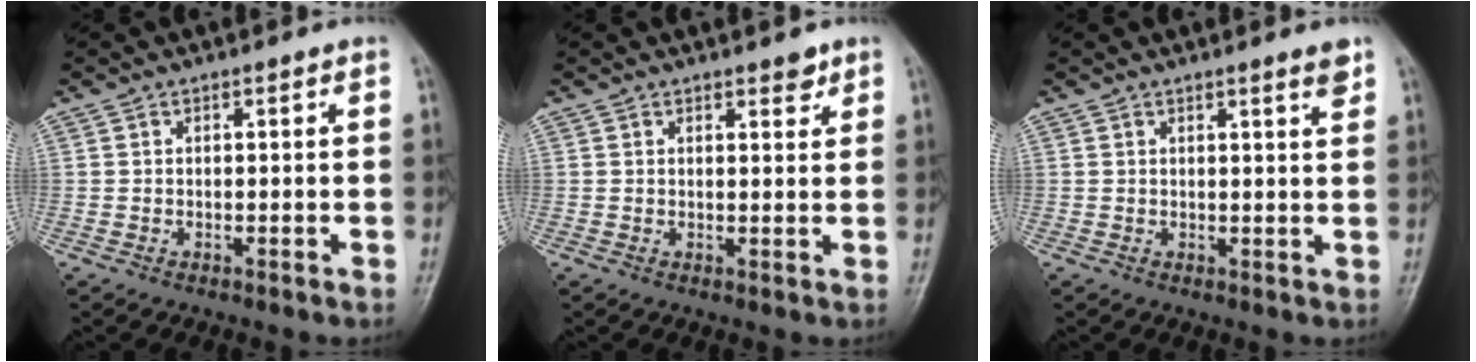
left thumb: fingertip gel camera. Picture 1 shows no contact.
{"total": 2.3, "force": [1.7, 1.0, 1.3], "torque": [-0.006, -0.010, 0.023]}
{"total": 2.5, "force": [1.8, 0.1, 1.8], "torque": [-0.022, -0.013, 0.024]}